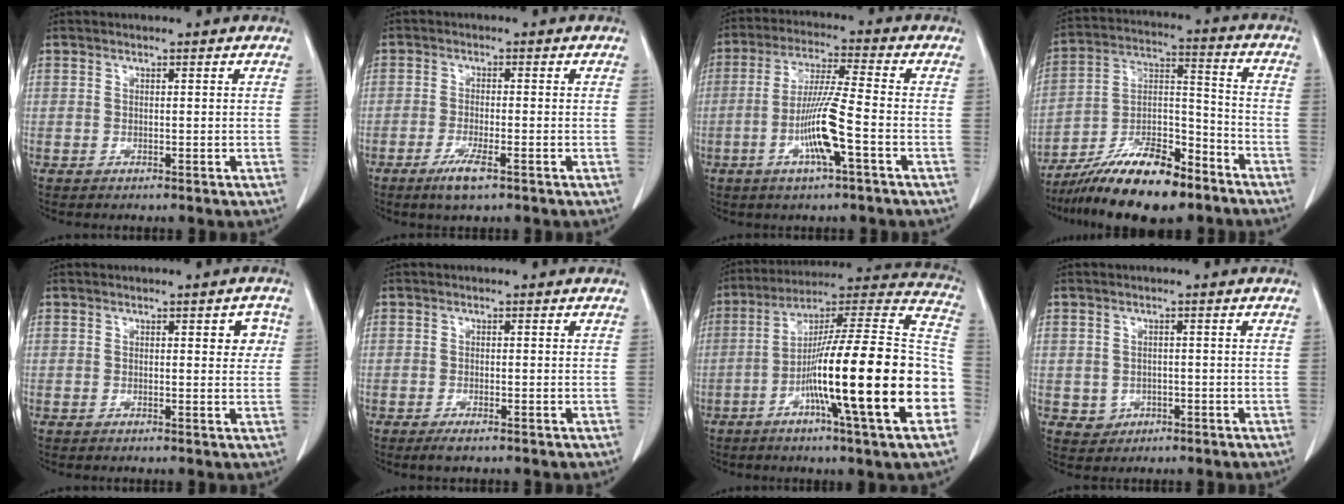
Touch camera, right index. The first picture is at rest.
{"total": 4.0, "force": [-2.4, 0.4, 3.1], "torque": [-0.064, -0.008, -0.045]}
{"total": 9.6, "force": [-3.1, -0.1, 9.1], "torque": [-0.178, -0.005, -0.061]}
{"total": 16.8, "force": [-12.7, 4.4, 10.0], "torque": [-0.186, 0.011, -0.221]}
{"total": 2.9, "force": [0.9, 1.2, 2.5], "torque": [-0.022, 0.003, 0.009]}
{"total": 1.6, "force": [-1.2, 0.2, 1.1], "torque": [-0.023, -0.005, -0.019]}
{"total": 26.1, "force": [-7.1, 0.5, 25.1], "torque": [-0.317, -0.002, -0.126]}
{"total": 2.8, "force": [-0.7, 2.7, 0.4], "torque": [0.002, 0.008, -0.003]}